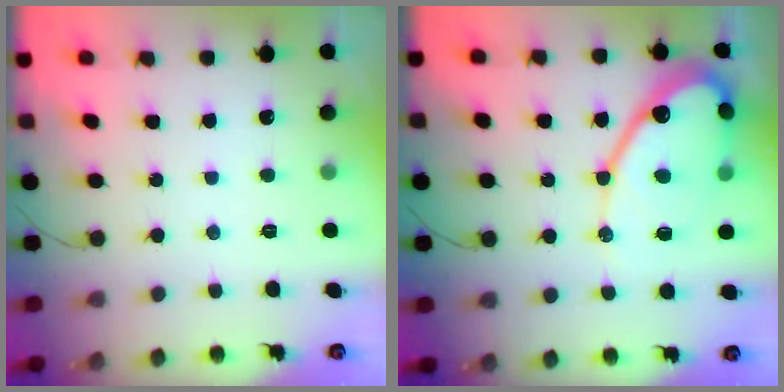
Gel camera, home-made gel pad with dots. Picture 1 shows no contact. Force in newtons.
{"total": 15.8, "press": 15.8, "slide": 1.2}